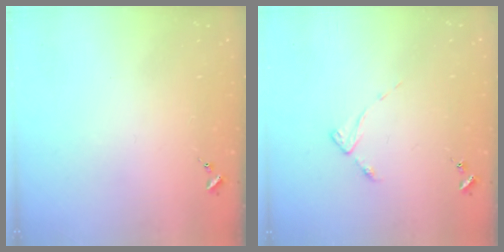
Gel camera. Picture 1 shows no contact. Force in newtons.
{"total": 3.1, "press": 3.1, "slide": 0.4}